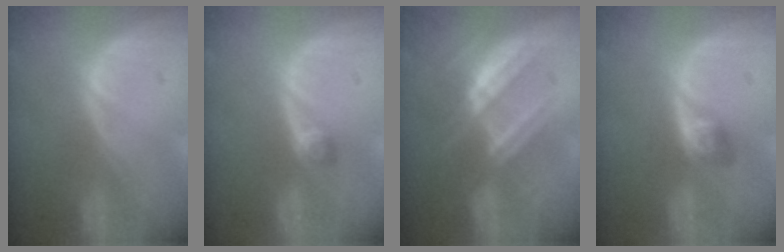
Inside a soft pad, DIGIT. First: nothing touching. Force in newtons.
{"total": 2.0, "press": 1.7, "slide": 1.1}
{"total": 7.4, "press": 6.8, "slide": 3.0}
{"total": 2.8, "press": 2.6, "slide": 1.0}